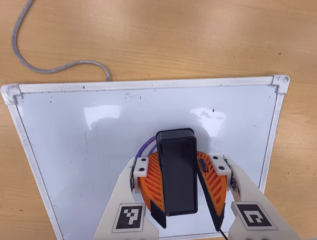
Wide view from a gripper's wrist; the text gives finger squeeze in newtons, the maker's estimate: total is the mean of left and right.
{"total": 14.9, "left": 17.0, "right": 12.8}